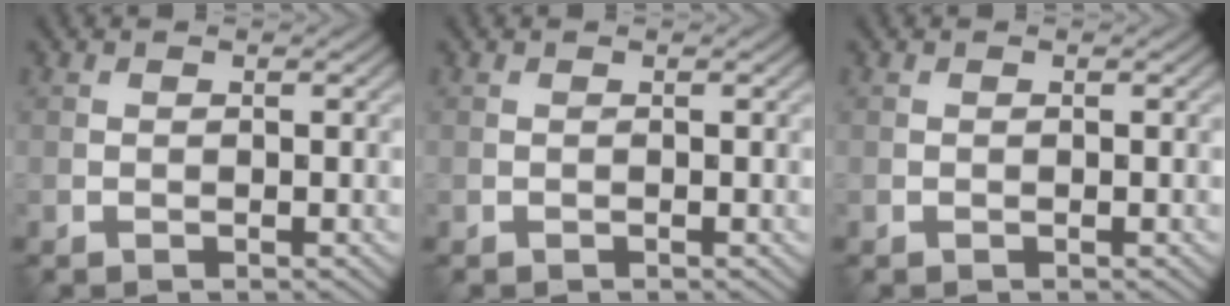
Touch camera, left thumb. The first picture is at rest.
{"total": 0.0}
{"total": 0.0}